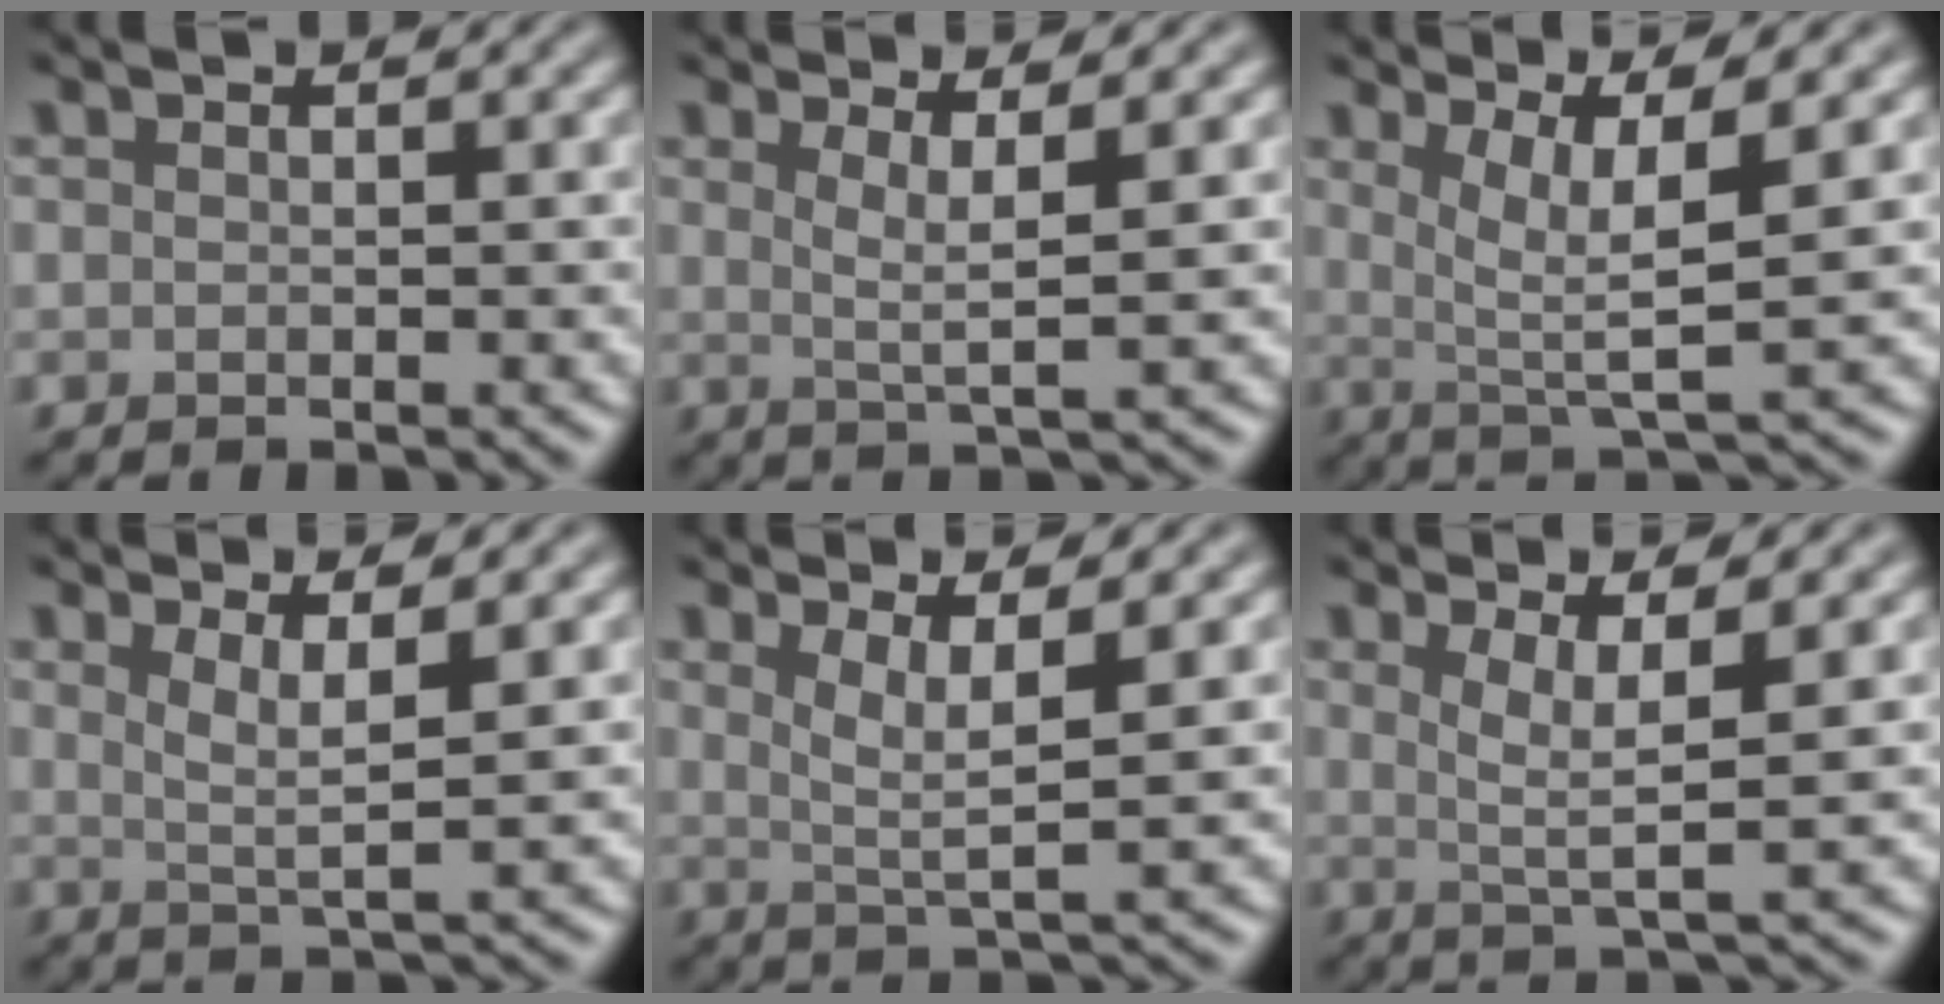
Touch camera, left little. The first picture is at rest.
{"total": 2.8, "force": [1.0, 0.4, 2.5], "torque": [-0.043, -0.006, 0.019]}
{"total": 5.2, "force": [1.5, 1.1, 4.9], "torque": [-0.082, -0.006, 0.027]}
{"total": 3.0, "force": [1.2, 0.5, 2.7], "torque": [-0.045, -0.007, 0.024]}
{"total": 3.5, "force": [1.3, 0.7, 3.2], "torque": [-0.057, -0.008, 0.027]}
{"total": 3.7, "force": [1.1, 0.7, 3.5], "torque": [-0.061, -0.007, 0.022]}